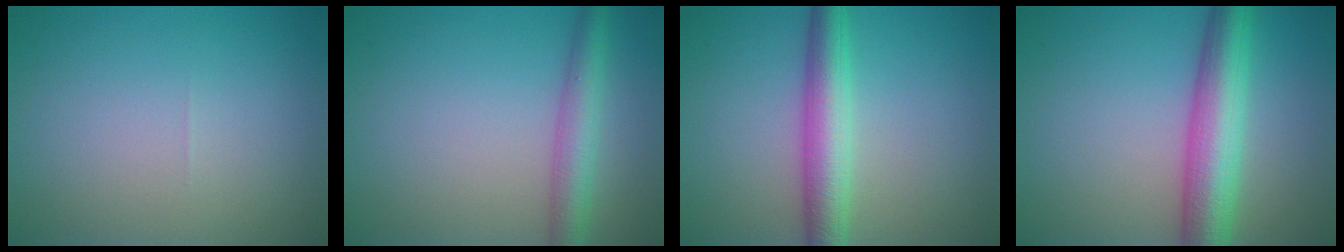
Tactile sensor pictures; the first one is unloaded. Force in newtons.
{"total": 3.7, "press": 3.7, "slide": 0.1}
{"total": 4.9, "press": 4.9, "slide": 0.2}
{"total": 7.0, "press": 7.0, "slide": 0.0}